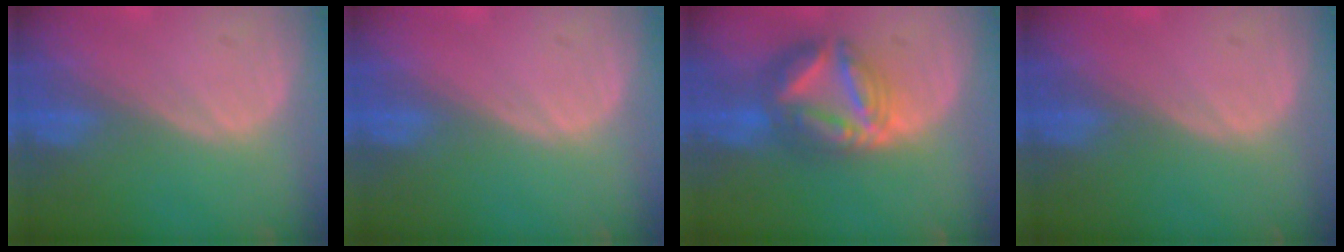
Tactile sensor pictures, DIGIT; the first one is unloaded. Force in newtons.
{"total": 0.0}
{"total": 7.7, "press": 7.7, "slide": 0.7}
{"total": 0.0}